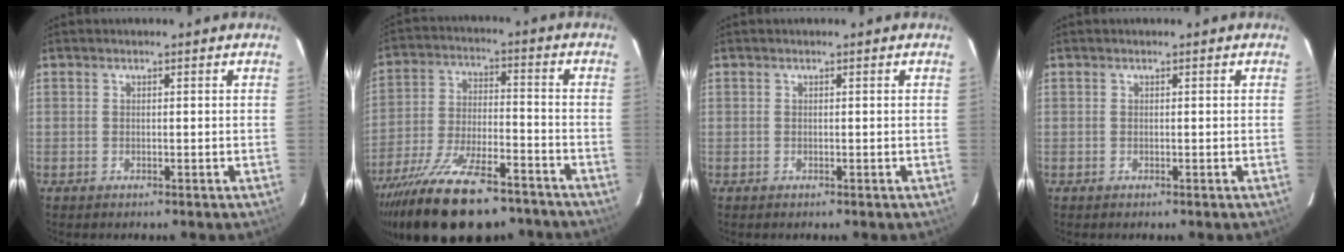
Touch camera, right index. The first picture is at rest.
{"total": 23.9, "force": [-18.1, 8.5, 13.0], "torque": [-0.252, -0.037, -0.280]}
{"total": 0.0}
{"total": 0.0}